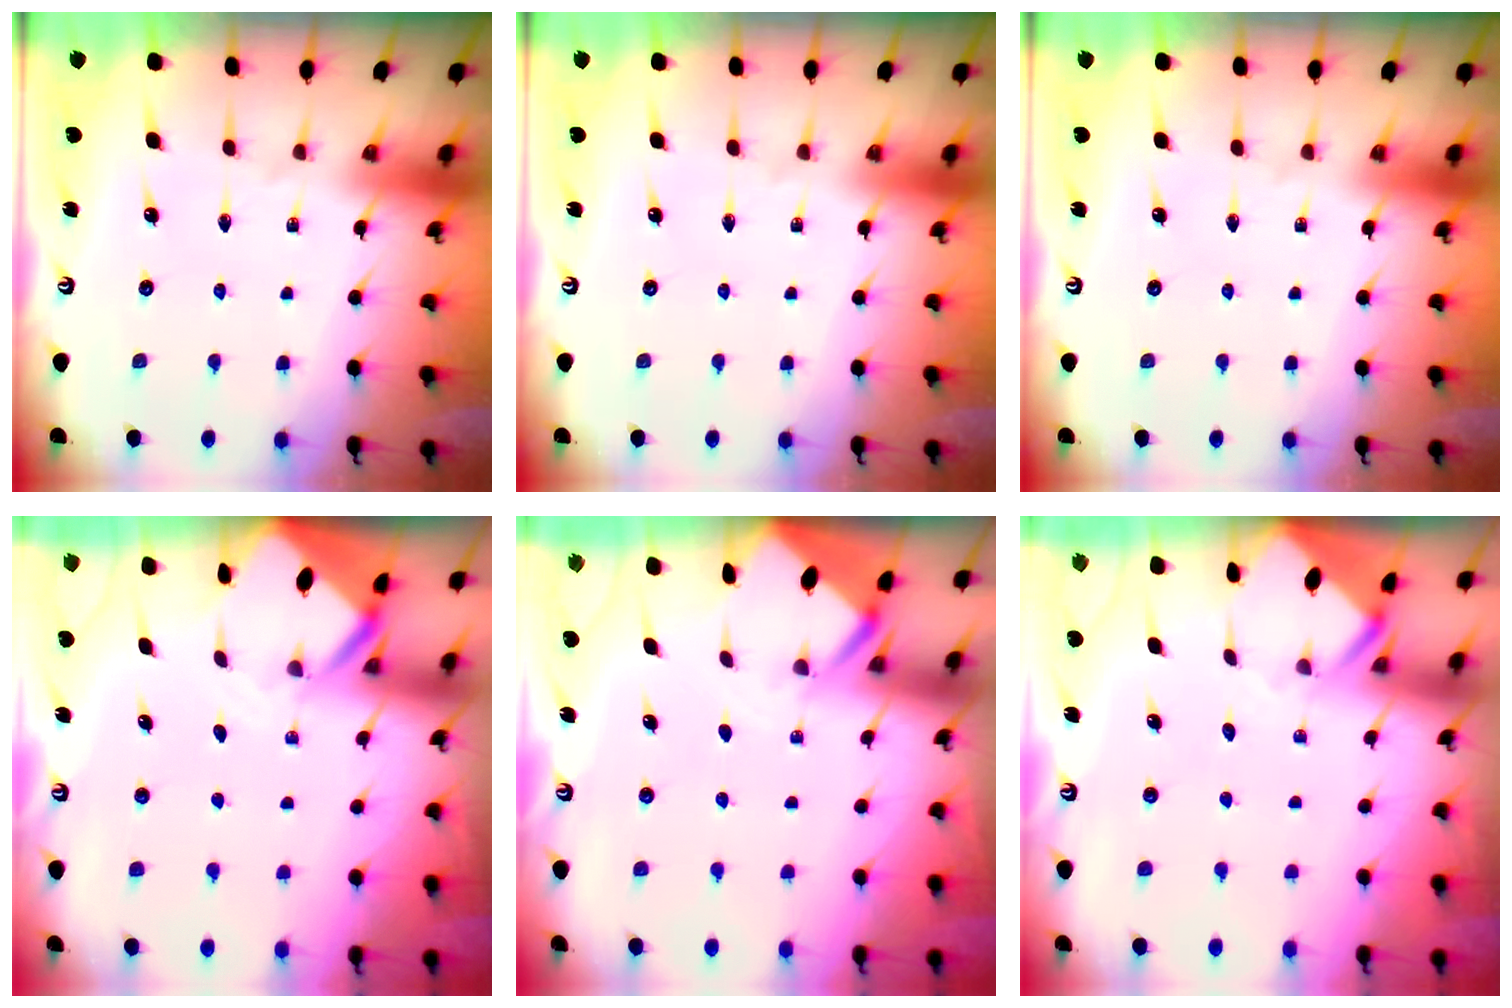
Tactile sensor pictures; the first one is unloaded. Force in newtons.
{"total": 0.0}
{"total": 0.0}
{"total": 2.9, "press": 2.9, "slide": 0.1}
{"total": 2.5, "press": 2.5, "slide": 0.1}
{"total": 3.6, "press": 3.6, "slide": 0.3}